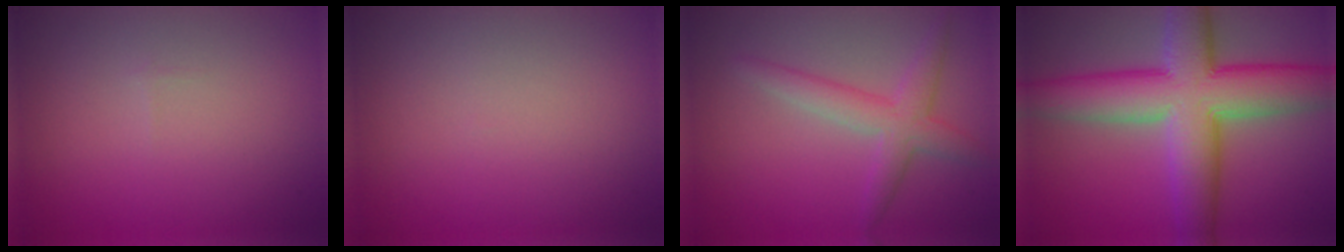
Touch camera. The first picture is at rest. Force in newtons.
{"total": 0.0}
{"total": 3.3, "press": 3.3, "slide": 0.1}
{"total": 11.0, "press": 11.0, "slide": 0.3}